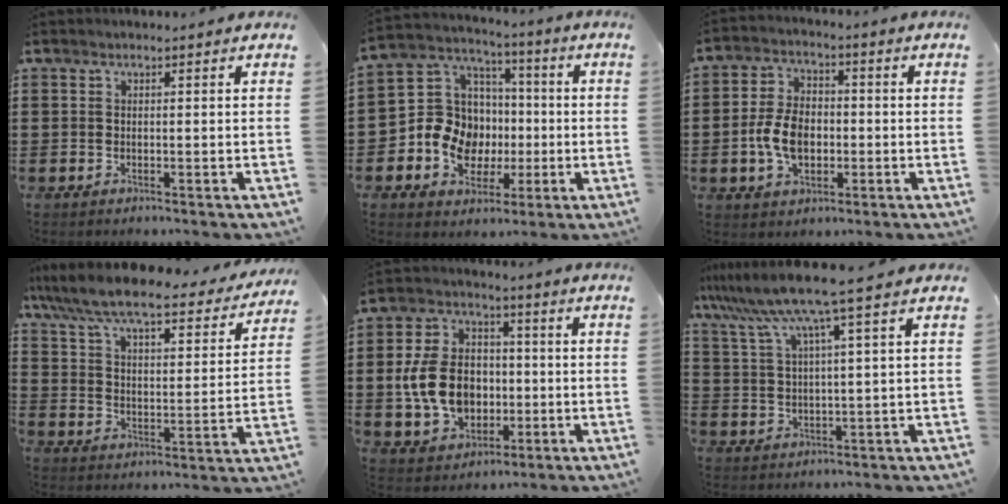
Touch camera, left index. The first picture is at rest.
{"total": 10.7, "force": [-2.1, 9.6, 4.1], "torque": [-0.117, 0.011, -0.035]}
{"total": 7.5, "force": [-1.6, 4.8, 5.5], "torque": [-0.127, 0.005, -0.033]}
{"total": 8.0, "force": [7.1, 0.6, 3.5], "torque": [-0.099, -0.047, 0.118]}
{"total": 11.1, "force": [-1.0, 8.6, 6.9], "torque": [-0.160, 0.018, -0.018]}
{"total": 8.5, "force": [6.1, -0.5, 6.0], "torque": [-0.142, -0.029, 0.100]}